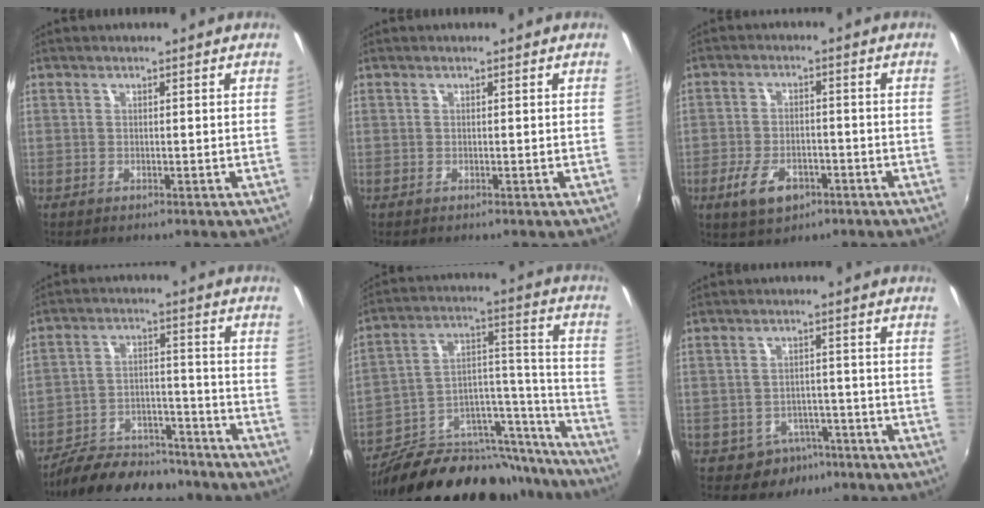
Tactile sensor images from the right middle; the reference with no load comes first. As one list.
[{"total": 0.0}, {"total": 7.6, "force": [-4.0, 4.3, 4.9], "torque": [-0.116, -0.008, -0.065]}, {"total": 15.6, "force": [-13.4, 5.6, 5.7], "torque": [-0.123, 0.003, -0.197]}, {"total": 31.1, "force": [-25.5, 11.3, 13.8], "torque": [-0.192, 0.046, -0.365]}, {"total": 5.9, "force": [-3.6, 4.5, 1.2], "torque": [-0.031, 0.012, -0.039]}]